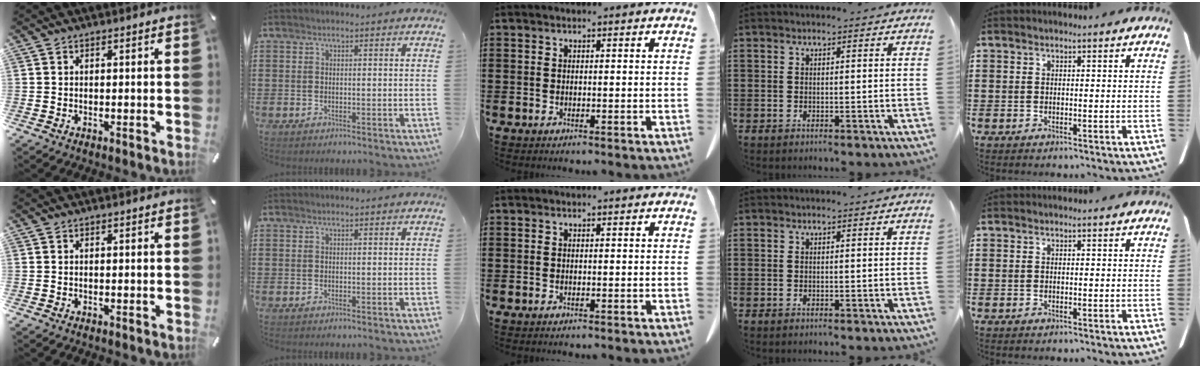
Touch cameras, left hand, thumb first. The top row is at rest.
{}